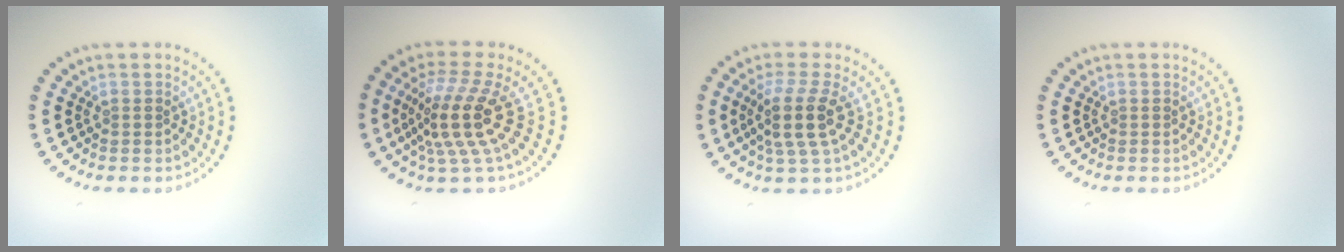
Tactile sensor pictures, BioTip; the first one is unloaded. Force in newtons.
{"total": 5.1, "press": 3.7, "slide": 3.5}
{"total": 3.7, "press": 2.9, "slide": 2.3}
{"total": 0.0}